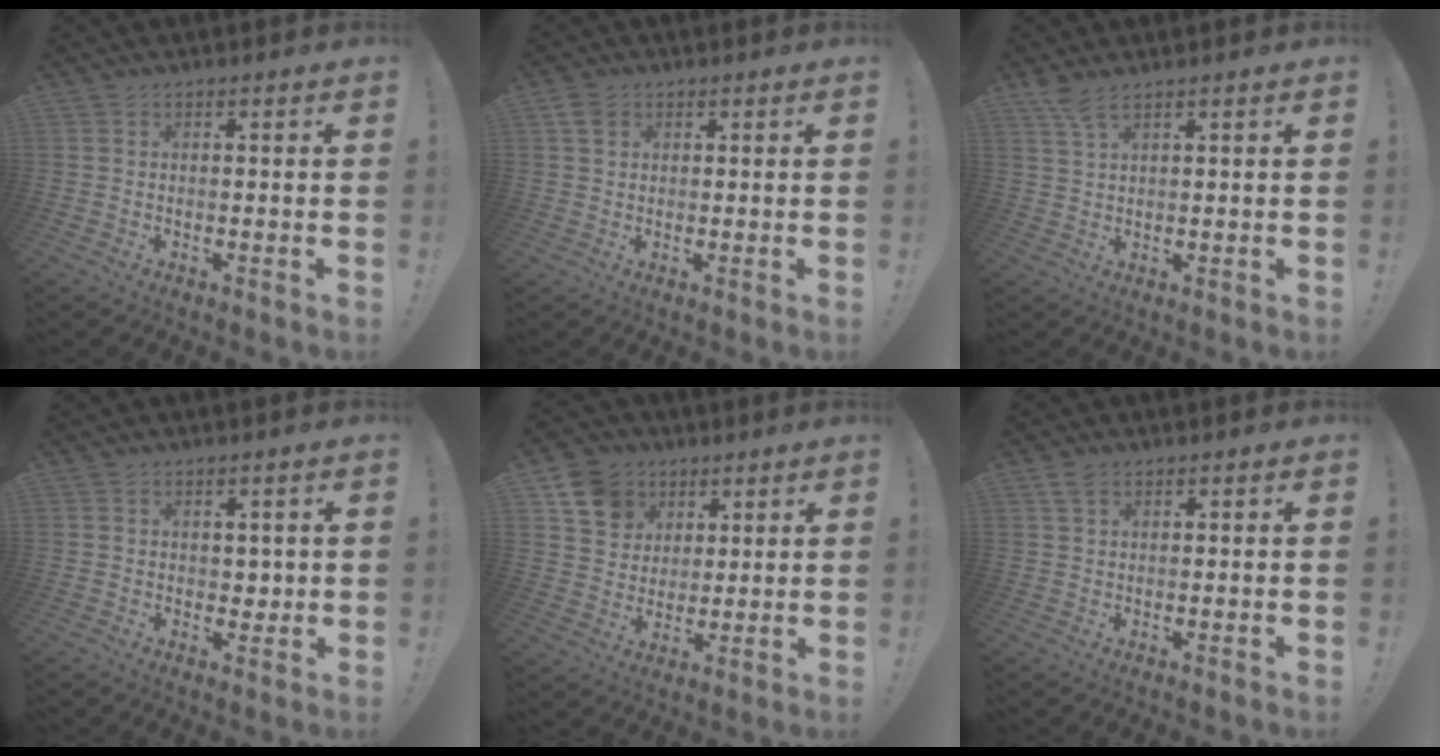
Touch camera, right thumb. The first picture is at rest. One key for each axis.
{"total": 4.0, "fx": 1.8, "fy": 3.2, "fz": 1.4, "tx": -0.010, "ty": -0.006, "tz": 0.033}
{"total": 4.2, "fx": 3.3, "fy": 0.7, "fz": 2.6, "tx": -0.050, "ty": -0.017, "tz": 0.058}
{"total": 2.5, "fx": 0.6, "fy": 2.3, "fz": 0.7, "tx": 0.006, "ty": -0.003, "tz": 0.008}
{"total": 12.3, "fx": 6.3, "fy": 10.0, "fz": 3.7, "tx": -0.051, "ty": -0.033, "tz": 0.126}
{"total": 2.4, "fx": 1.4, "fy": 1.2, "fz": 1.5, "tx": -0.031, "ty": 0.000, "tz": 0.027}